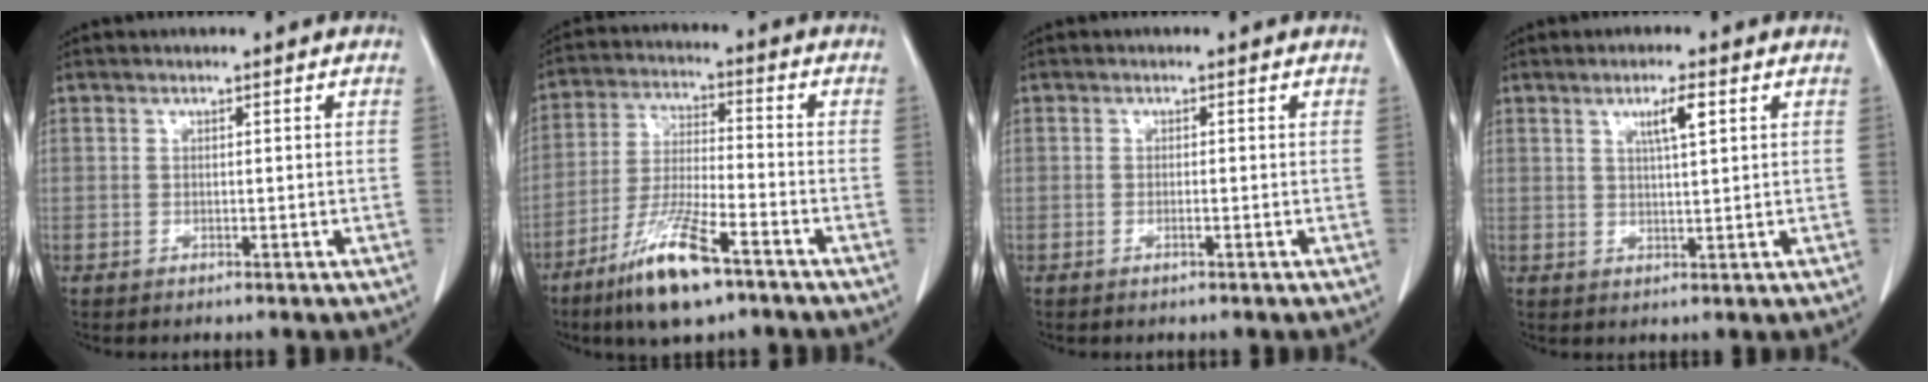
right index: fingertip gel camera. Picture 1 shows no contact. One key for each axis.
{"total": 12.1, "fx": -7.6, "fy": 1.8, "fz": 9.2, "tx": -0.187, "ty": -0.027, "tz": -0.137}
{"total": 0.7, "fx": -0.3, "fy": 0.0, "fz": 0.6, "tx": -0.013, "ty": 0.000, "tz": -0.004}
{"total": 3.7, "fx": 1.6, "fy": 0.2, "fz": 3.3, "tx": -0.055, "ty": 0.000, "tz": 0.028}